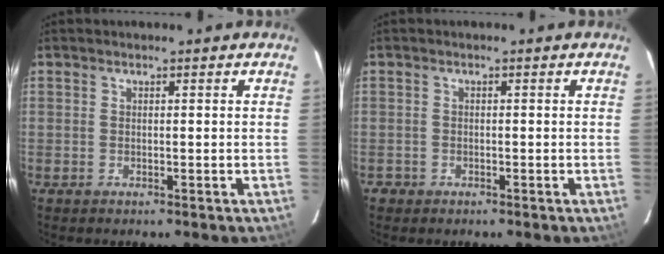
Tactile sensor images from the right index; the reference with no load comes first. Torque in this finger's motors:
{"motor_torque": [-0.01, 0.06, -0.48, -0.07]}